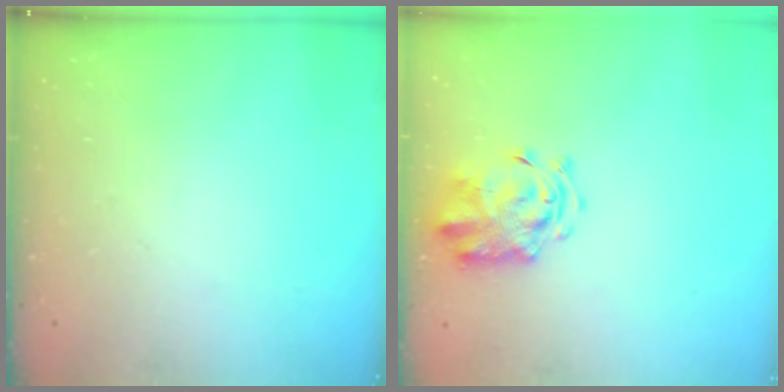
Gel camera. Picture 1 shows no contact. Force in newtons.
{"total": 3.9, "press": 3.7, "slide": 1.1}